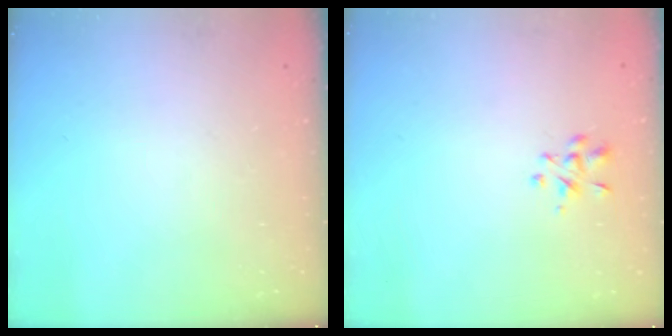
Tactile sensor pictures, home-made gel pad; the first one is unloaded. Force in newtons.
{"total": 2.9, "press": 2.7, "slide": 1.2}